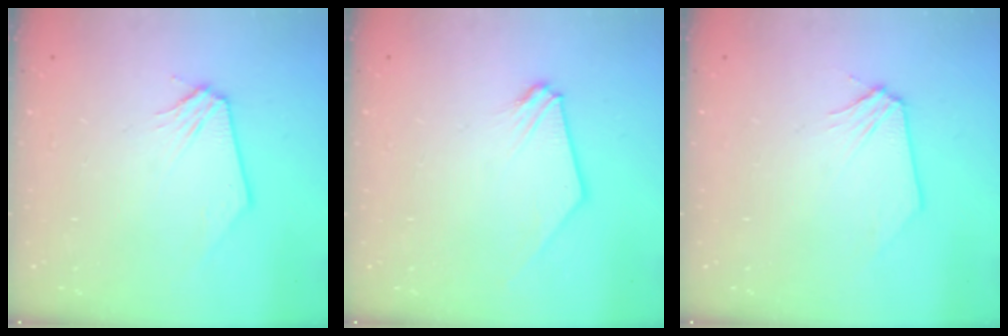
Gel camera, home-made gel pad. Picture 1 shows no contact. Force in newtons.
{"total": 0.9, "press": 0.8, "slide": 0.2}
{"total": 0.0}